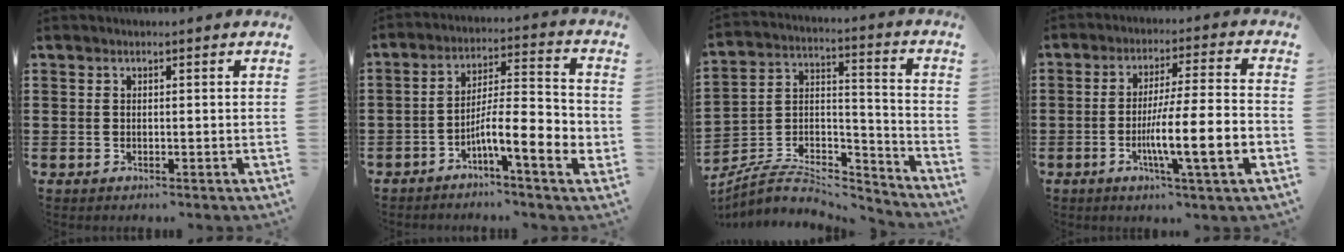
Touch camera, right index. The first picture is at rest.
{"total": 9.5, "force": [-3.8, 1.8, 8.5], "torque": [-0.152, -0.007, -0.069]}
{"total": 6.2, "force": [-5.2, 2.6, 2.2], "torque": [-0.046, 0.004, -0.103]}
{"total": 10.5, "force": [-3.7, 0.5, 9.8], "torque": [-0.176, -0.010, -0.069]}